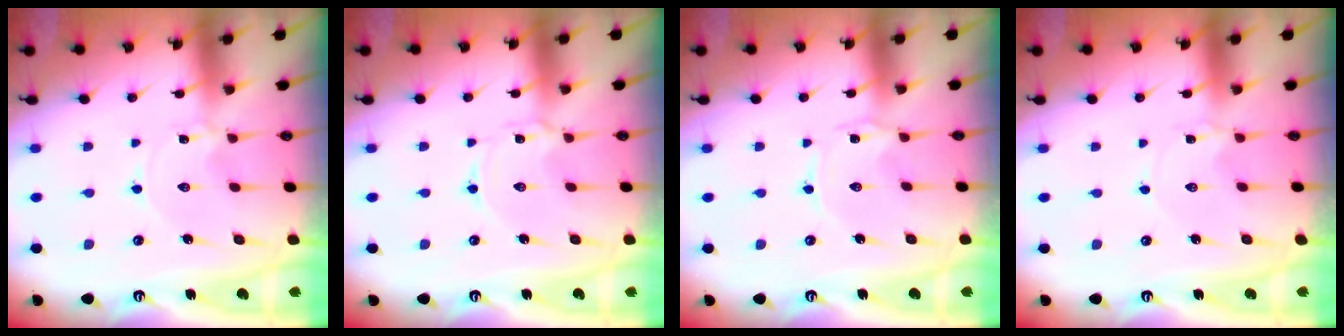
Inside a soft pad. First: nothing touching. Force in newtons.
{"total": 1.4, "press": 1.4, "slide": 0.2}
{"total": 1.0, "press": 1.0, "slide": 0.2}
{"total": 1.6, "press": 1.6, "slide": 0.3}